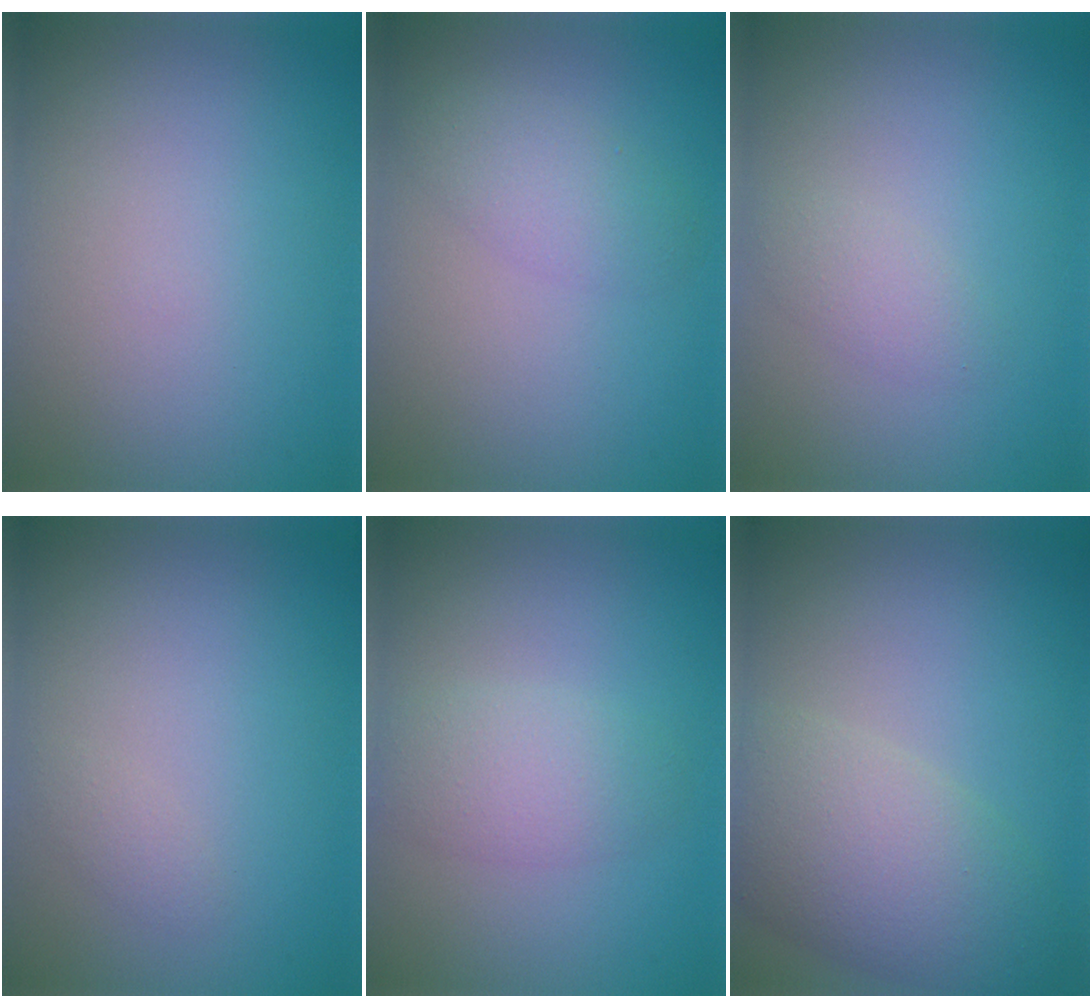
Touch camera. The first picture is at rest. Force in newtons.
{"total": 2.4, "press": 2.4, "slide": 0.0}
{"total": 1.4, "press": 1.4, "slide": 0.1}
{"total": 0.7, "press": 0.7, "slide": 0.0}
{"total": 2.8, "press": 2.8, "slide": 0.2}
{"total": 6.3, "press": 6.2, "slide": 0.5}